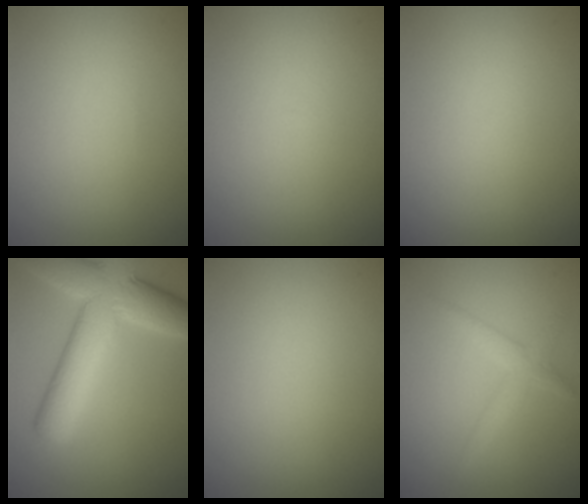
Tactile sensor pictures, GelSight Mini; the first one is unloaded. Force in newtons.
{"total": 0.0}
{"total": 0.0}
{"total": 8.9, "press": 8.9, "slide": 0.4}
{"total": 0.0}
{"total": 2.0, "press": 2.0, "slide": 0.2}